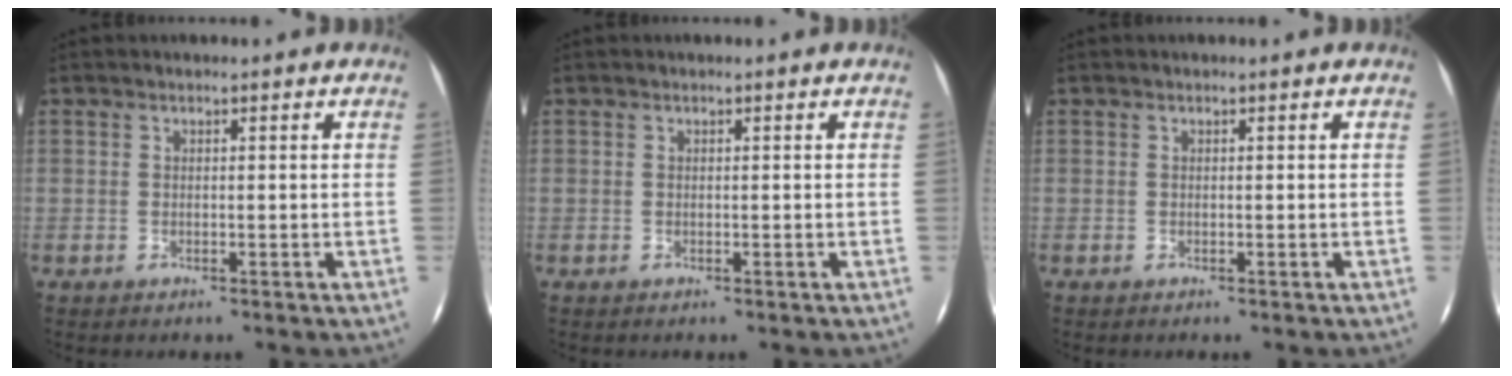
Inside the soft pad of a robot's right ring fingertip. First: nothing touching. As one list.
[{"total": 0.0}, {"total": 0.0}]